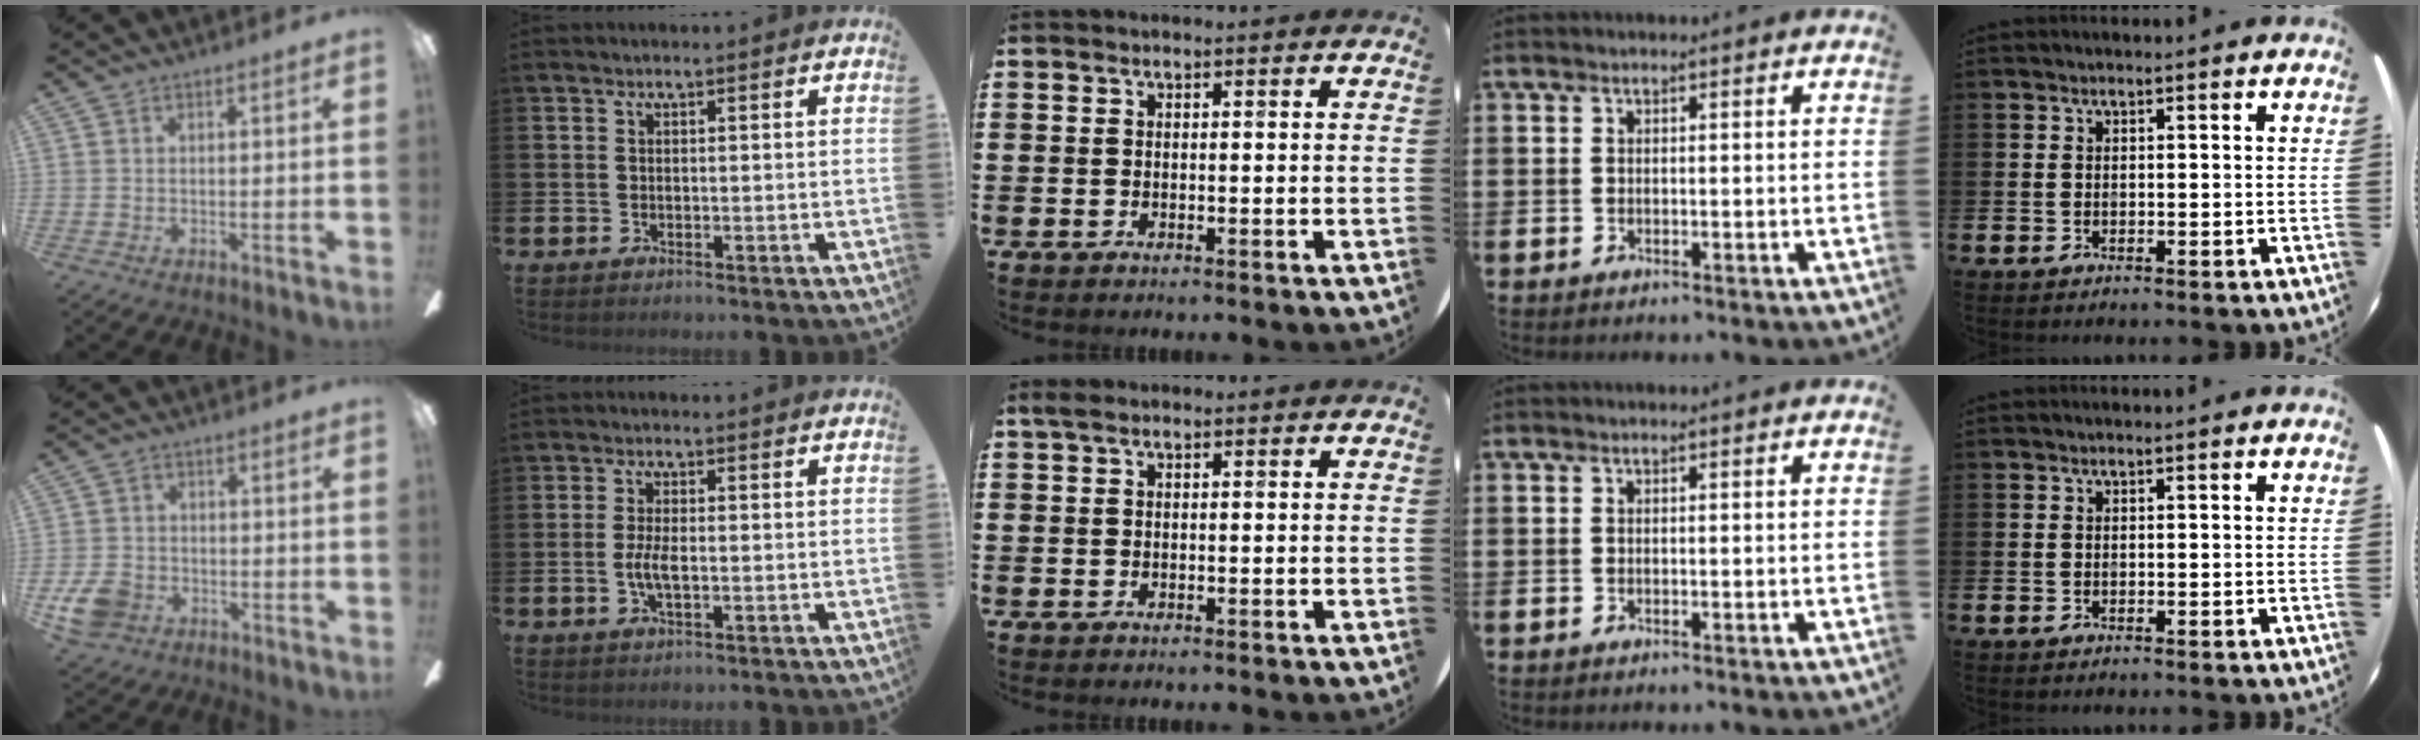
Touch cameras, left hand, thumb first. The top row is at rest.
{"thumb": {"total": 7.7, "force": [-3.8, 5.6, 3.6], "torque": [-0.085, 0.025, -0.069]}, "index": {"total": 3.1, "force": [-0.5, 1.1, 2.9], "torque": [-0.057, -0.004, -0.012]}, "middle": {"total": 0.6, "force": [0.3, 0.3, 0.4], "torque": [-0.009, 0.005, 0.005]}}